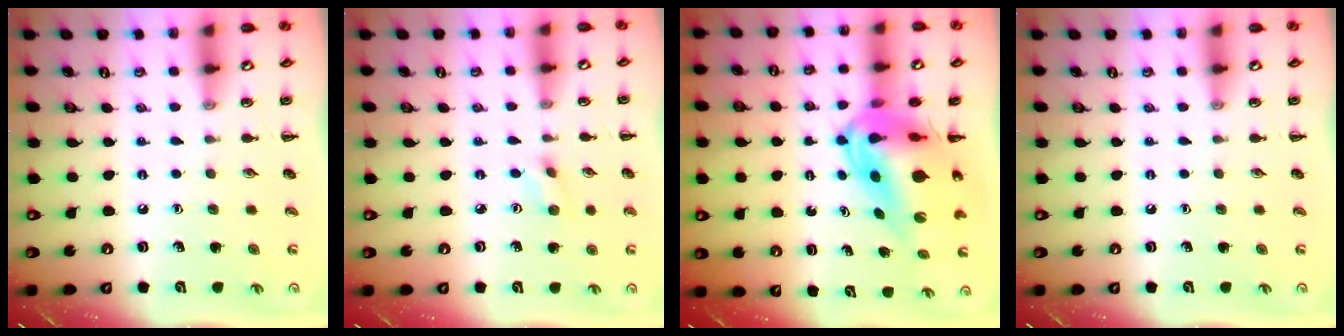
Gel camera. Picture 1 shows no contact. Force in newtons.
{"total": 3.1, "press": 2.9, "slide": 1.1}
{"total": 13.6, "press": 12.9, "slide": 4.4}
{"total": 0.0}